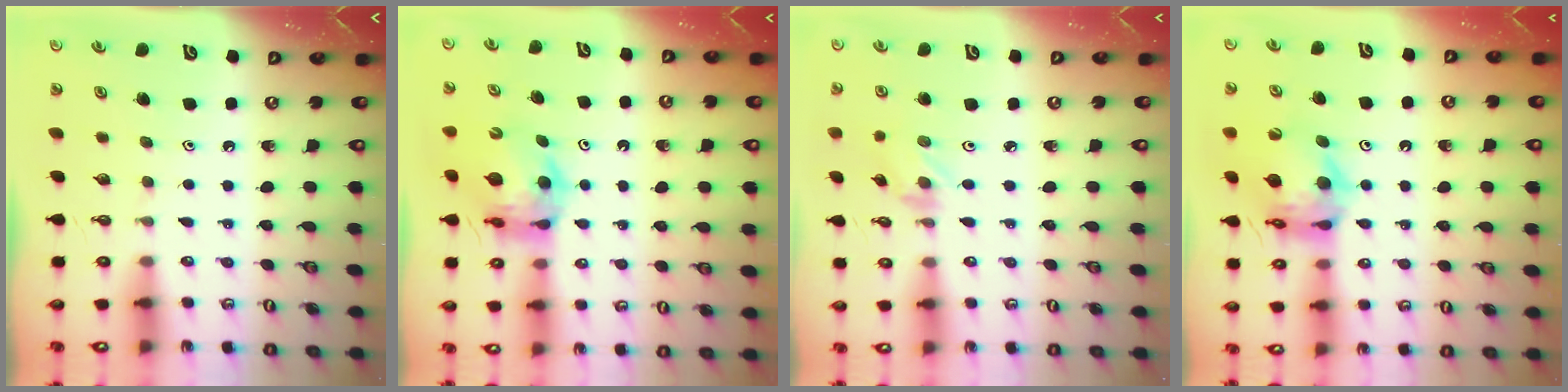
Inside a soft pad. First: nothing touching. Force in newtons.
{"total": 11.4, "press": 11.3, "slide": 1.3}
{"total": 1.5, "press": 1.4, "slide": 0.3}
{"total": 13.9, "press": 13.8, "slide": 1.5}